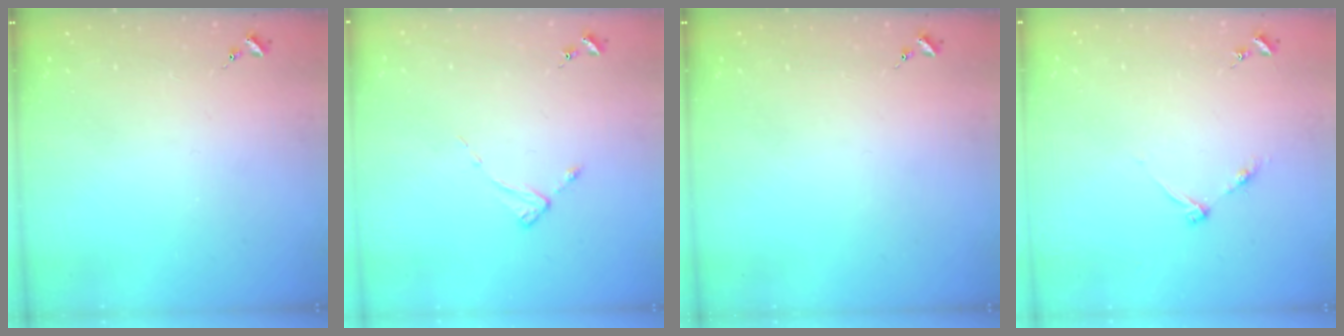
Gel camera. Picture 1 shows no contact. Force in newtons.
{"total": 1.9, "press": 1.8, "slide": 0.3}
{"total": 0.0}
{"total": 4.6, "press": 4.6, "slide": 0.5}